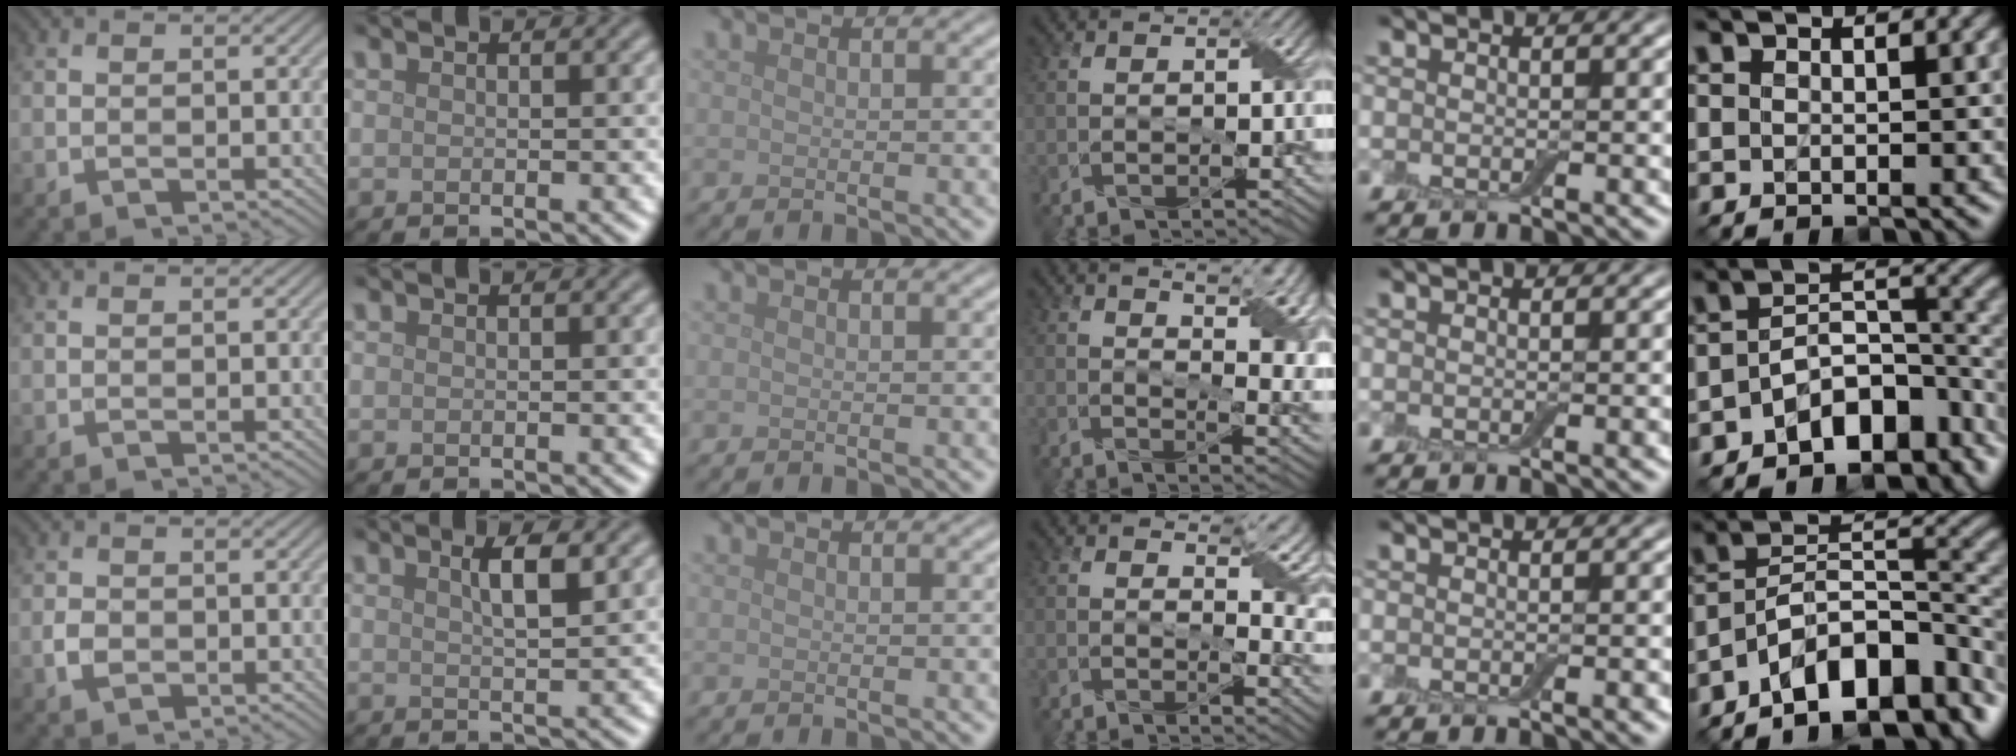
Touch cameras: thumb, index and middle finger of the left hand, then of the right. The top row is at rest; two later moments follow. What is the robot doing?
{"motion": "wrap", "object": "adhesive wrap"}